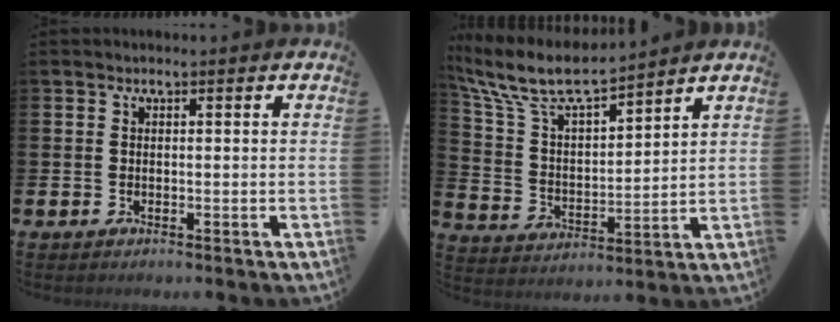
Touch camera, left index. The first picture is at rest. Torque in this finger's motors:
{"motor_torque": [0.17, -0.22, 0.58, 0.21]}